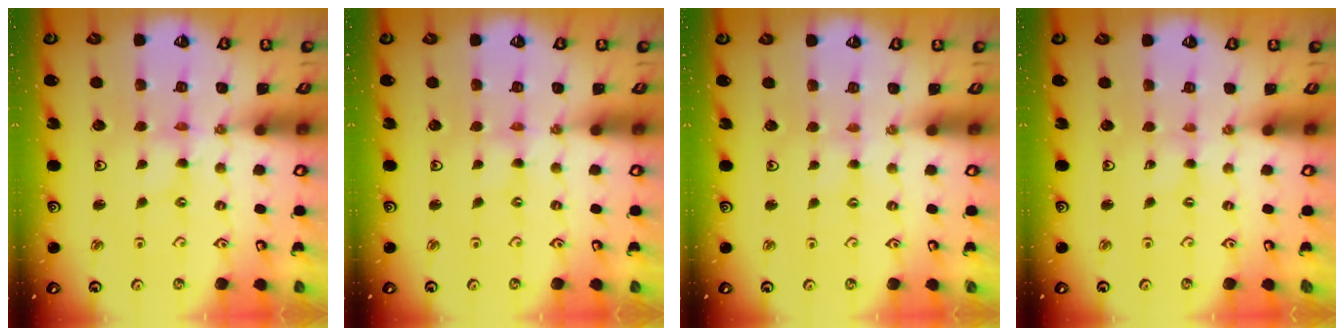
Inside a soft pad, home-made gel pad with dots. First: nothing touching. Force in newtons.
{"total": 0.0}
{"total": 1.5, "press": 1.5, "slide": 0.3}
{"total": 0.0}